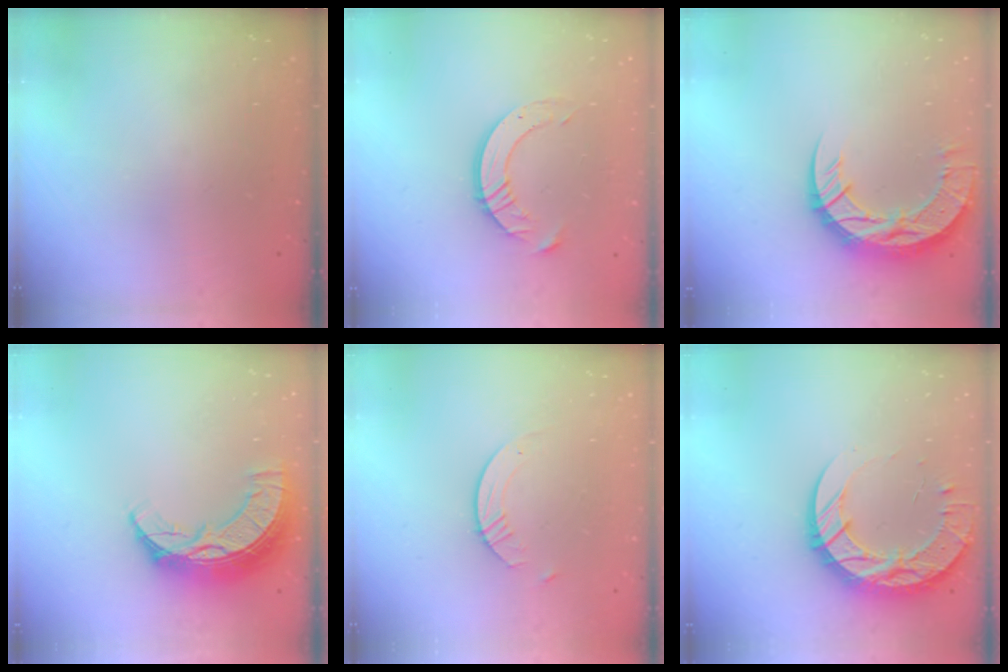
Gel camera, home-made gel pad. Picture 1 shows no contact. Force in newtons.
{"total": 9.2, "press": 9.2, "slide": 0.7}
{"total": 16.1, "press": 16.0, "slide": 1.4}
{"total": 13.4, "press": 13.3, "slide": 0.9}
{"total": 4.9, "press": 4.8, "slide": 0.5}
{"total": 18.6, "press": 18.5, "slide": 1.6}